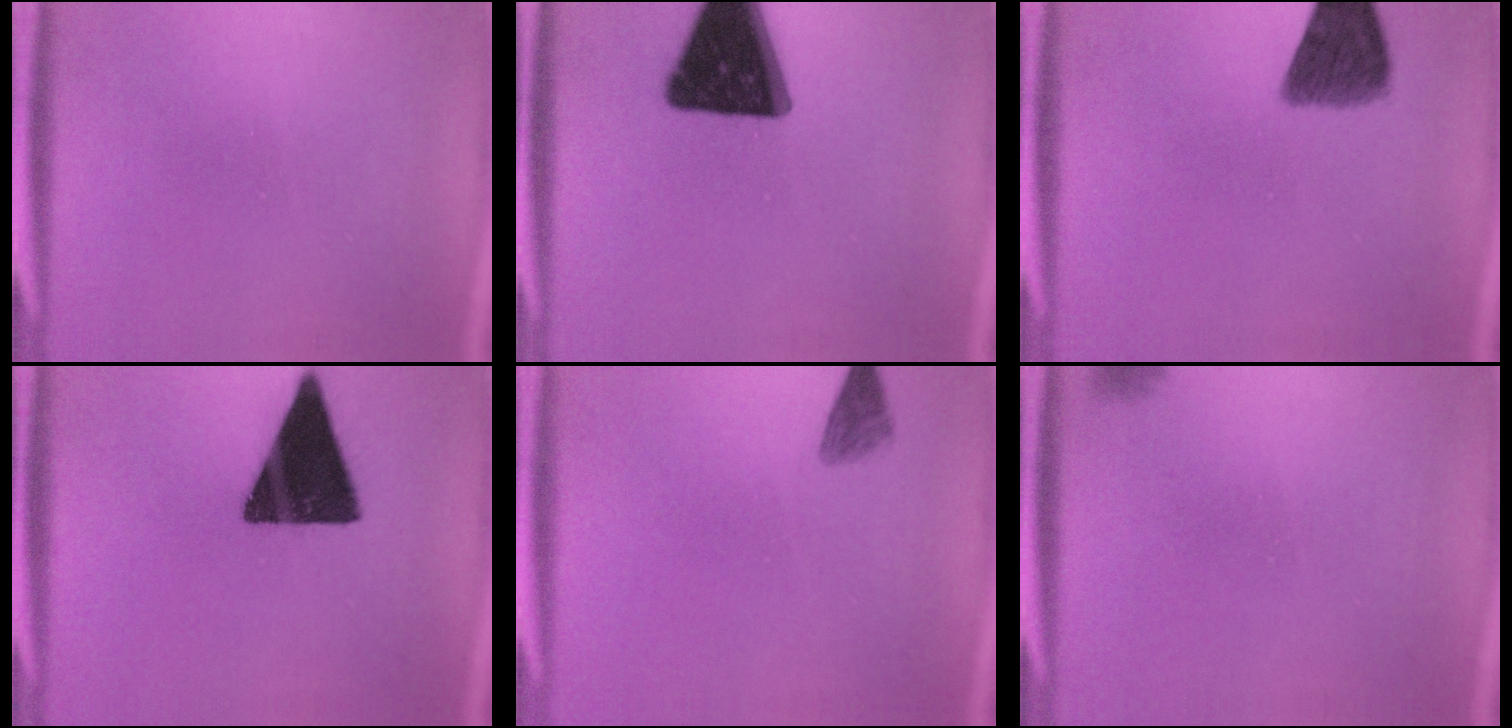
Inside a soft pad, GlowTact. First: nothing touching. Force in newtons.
{"total": 18.0}
{"total": 8.1}
{"total": 16.8}
{"total": 1.9}
{"total": 1.6}